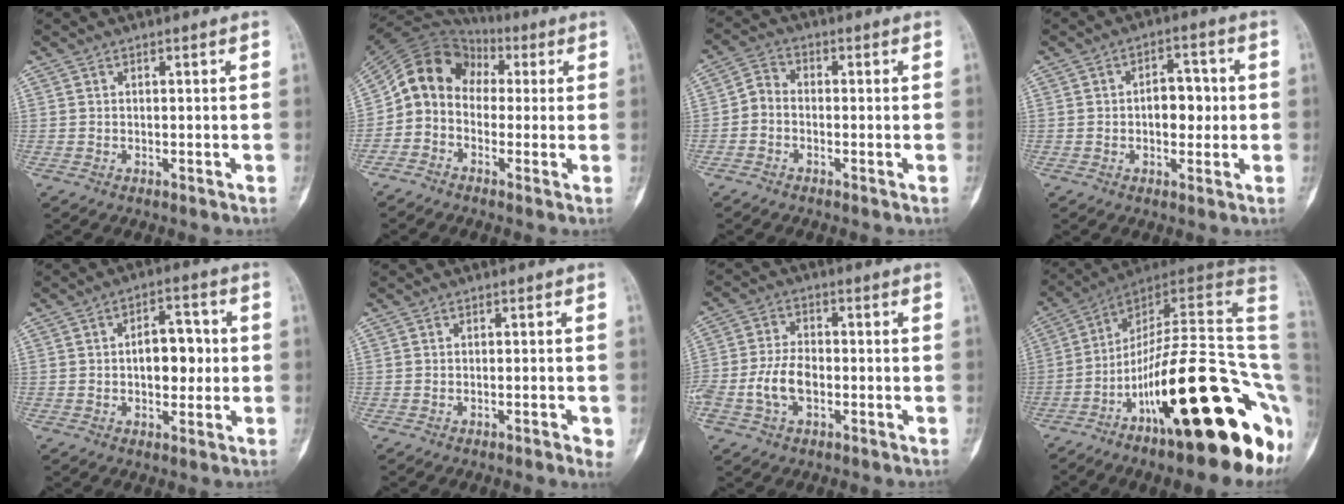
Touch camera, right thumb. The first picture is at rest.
{"total": 11.6, "force": [-0.1, 9.8, 6.2], "torque": [-0.095, 0.055, -0.017]}
{"total": 3.9, "force": [-1.4, 3.0, 2.0], "torque": [-0.026, 0.016, -0.041]}
{"total": 6.7, "force": [-0.1, 4.4, 5.1], "torque": [-0.041, 0.018, -0.004]}
{"total": 8.5, "force": [0.0, 5.2, 6.7], "torque": [-0.061, 0.020, -0.003]}
{"total": 2.7, "force": [-1.1, 0.9, 2.3], "torque": [-0.026, 0.001, -0.013]}
{"total": 4.8, "force": [-1.7, 2.9, 3.4], "torque": [-0.070, 0.015, -0.035]}
{"total": 27.4, "force": [-9.0, 6.5, 25.0], "torque": [-0.285, 0.076, -0.139]}